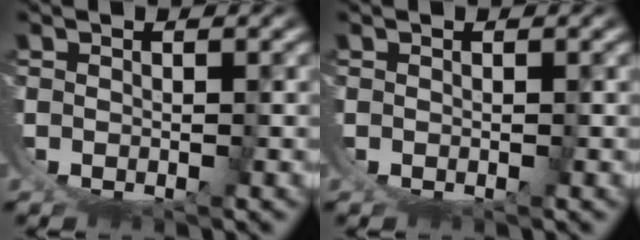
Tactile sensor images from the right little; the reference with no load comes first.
{"total": 0.0}